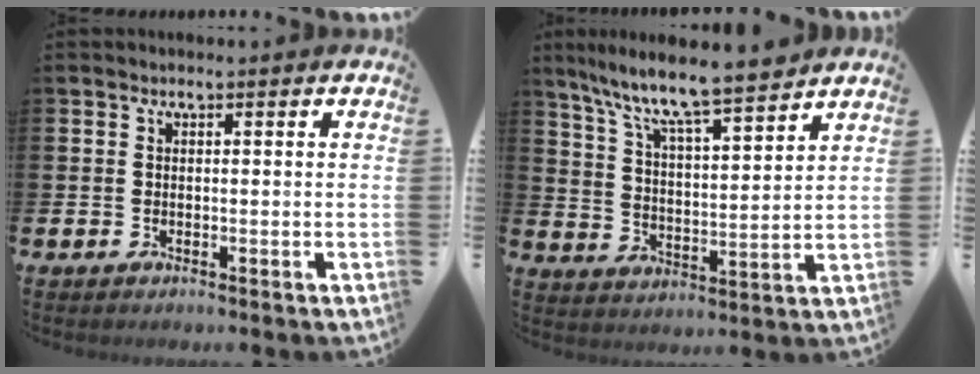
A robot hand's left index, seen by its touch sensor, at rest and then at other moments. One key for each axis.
{"total": 8.8, "fx": 8.1, "fy": 0.5, "fz": 3.4, "tx": -0.104, "ty": -0.054, "tz": 0.141}